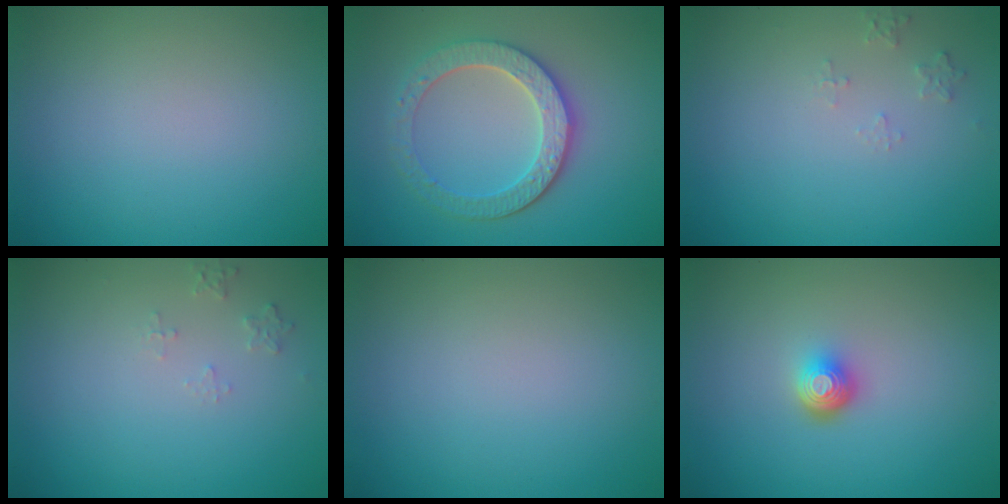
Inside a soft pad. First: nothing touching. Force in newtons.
{"total": 4.6, "press": 4.0, "slide": 2.2}
{"total": 1.1, "press": 1.1, "slide": 0.2}
{"total": 1.1, "press": 1.1, "slide": 0.2}
{"total": 0.0}
{"total": 2.2, "press": 1.5, "slide": 1.6}